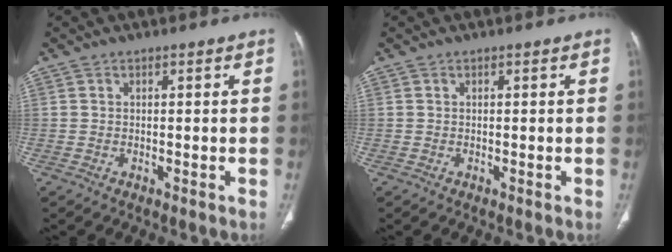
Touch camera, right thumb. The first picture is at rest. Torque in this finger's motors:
{"motor_torque": [0.13, 0.13, -0.05, -0.03, 0.00]}